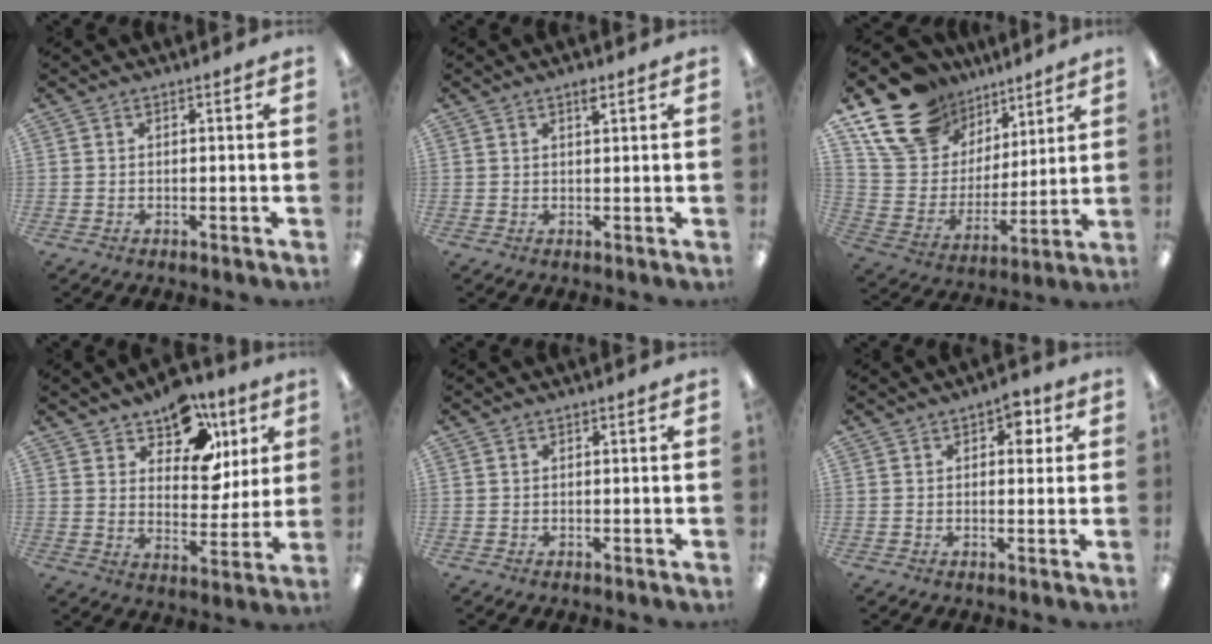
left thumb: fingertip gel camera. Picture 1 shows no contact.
{"total": 2.0, "force": [1.4, 0.5, 1.4], "torque": [-0.023, -0.002, 0.023]}
{"total": 19.5, "force": [13.5, 12.1, 7.1], "torque": [-0.150, -0.073, 0.254]}
{"total": 13.8, "force": [9.1, 8.0, 6.8], "torque": [-0.107, -0.045, 0.164]}
{"total": 0.0}
{"total": 5.0, "force": [1.8, 2.9, 3.6], "torque": [-0.034, -0.005, 0.023]}